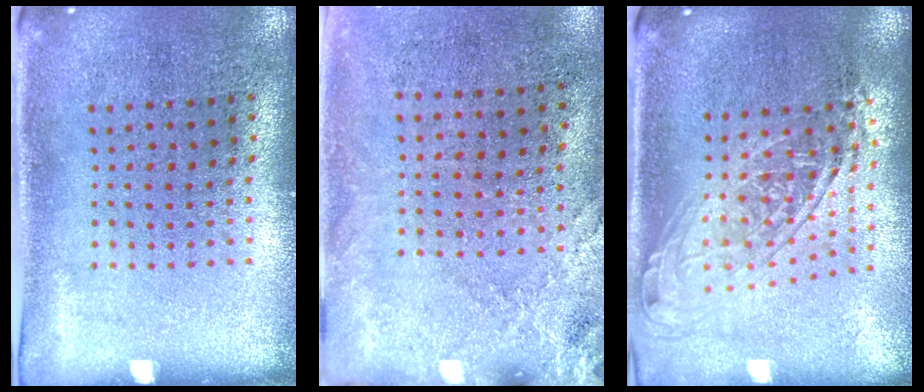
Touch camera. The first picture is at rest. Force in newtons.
{"total": 2.5, "press": 2.1, "slide": 1.4}
{"total": 1.7, "press": 1.4, "slide": 1.0}